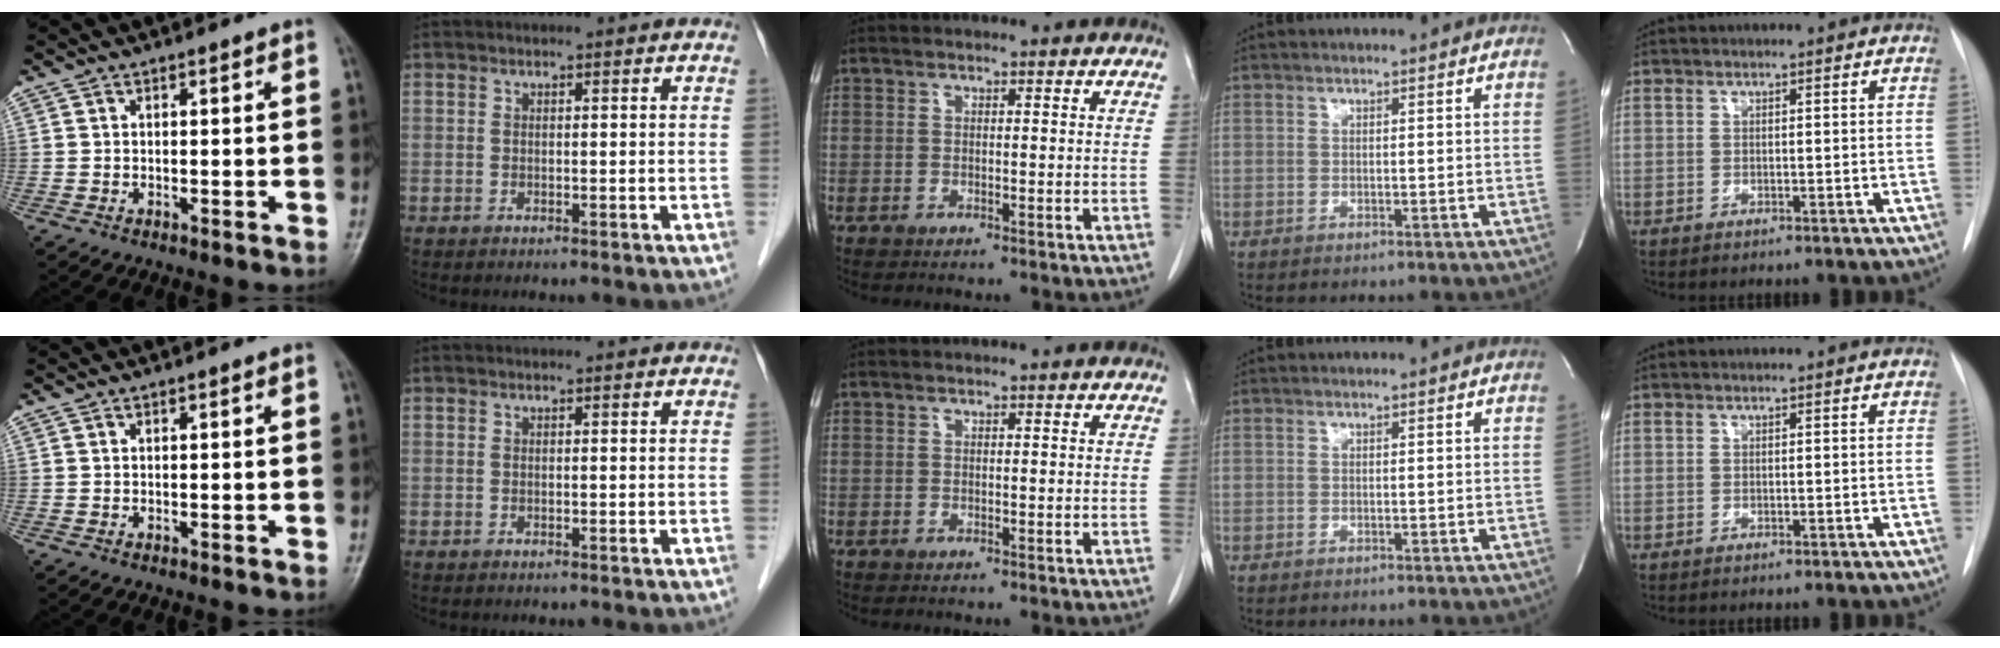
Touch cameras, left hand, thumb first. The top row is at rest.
{}